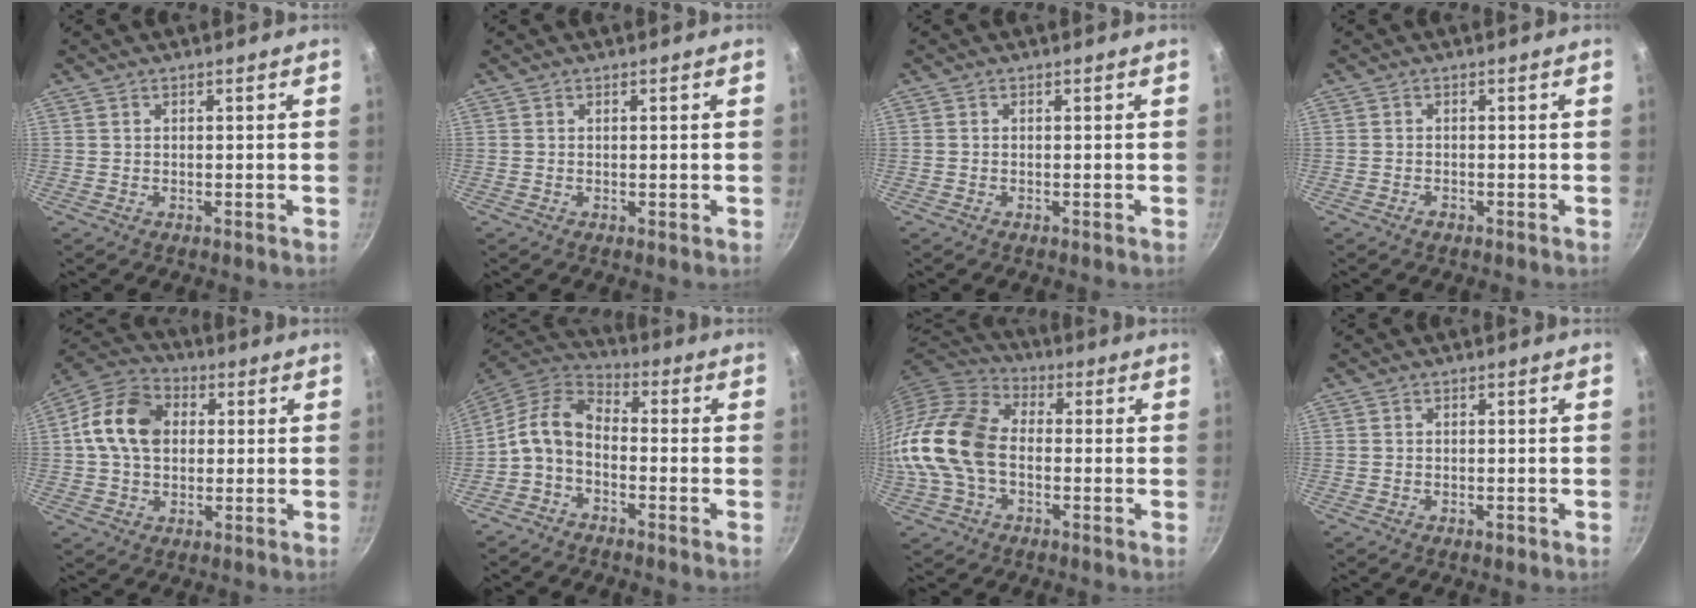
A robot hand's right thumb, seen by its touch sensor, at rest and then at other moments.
{"total": 0.5, "force": [0.0, 0.2, 0.5], "torque": [-0.007, 0.000, 0.000]}
{"total": 0.0}
{"total": 1.1, "force": [-0.8, 0.5, 0.5], "torque": [-0.012, 0.008, -0.016]}
{"total": 13.0, "force": [1.7, 9.6, 8.6], "torque": [-0.131, 0.018, 0.012]}
{"total": 9.2, "force": [-2.5, 5.7, 6.8], "torque": [-0.139, 0.050, -0.062]}
{"total": 15.5, "force": [-2.2, 10.5, 11.2], "torque": [-0.202, 0.032, -0.061]}
{"total": 1.0, "force": [-0.6, 0.5, 0.6], "torque": [-0.015, 0.004, -0.008]}